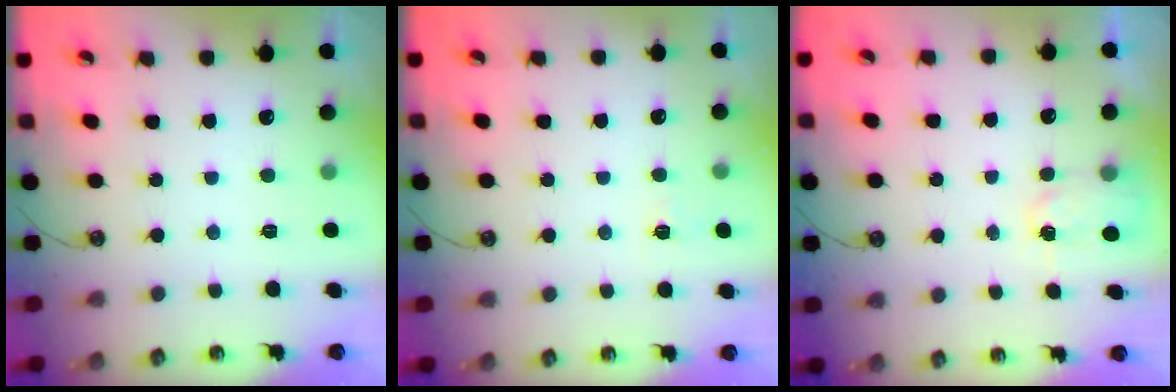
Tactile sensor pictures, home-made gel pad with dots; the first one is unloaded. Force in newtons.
{"total": 2.7, "press": 2.7, "slide": 0.3}
{"total": 2.9, "press": 2.9, "slide": 0.4}